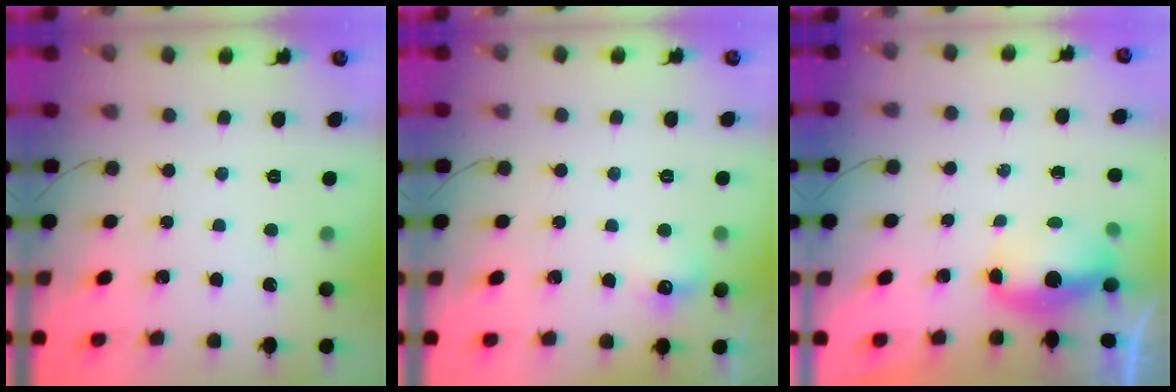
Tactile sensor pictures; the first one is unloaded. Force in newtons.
{"total": 6.3, "press": 6.1, "slide": 1.5}
{"total": 5.5, "press": 5.5, "slide": 0.5}